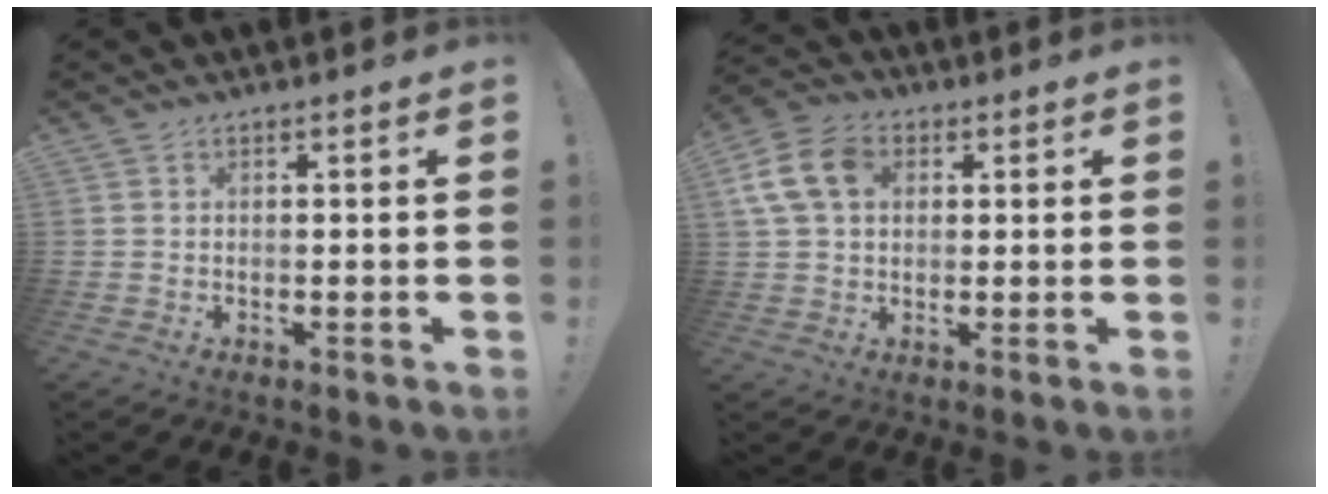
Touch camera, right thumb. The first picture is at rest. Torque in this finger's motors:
{"motor_torque": [0.79, 1.38, 0.08, 0.03, 0.20]}